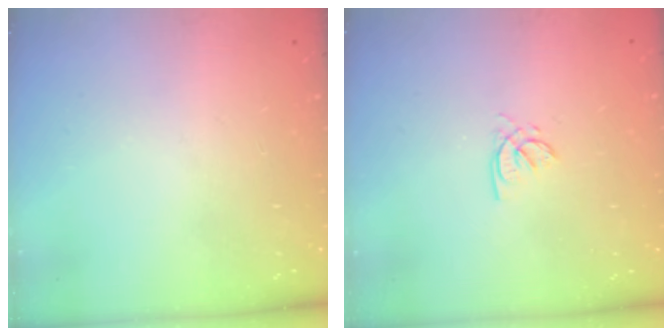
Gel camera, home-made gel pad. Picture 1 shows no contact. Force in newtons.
{"total": 1.4, "press": 1.4, "slide": 0.2}